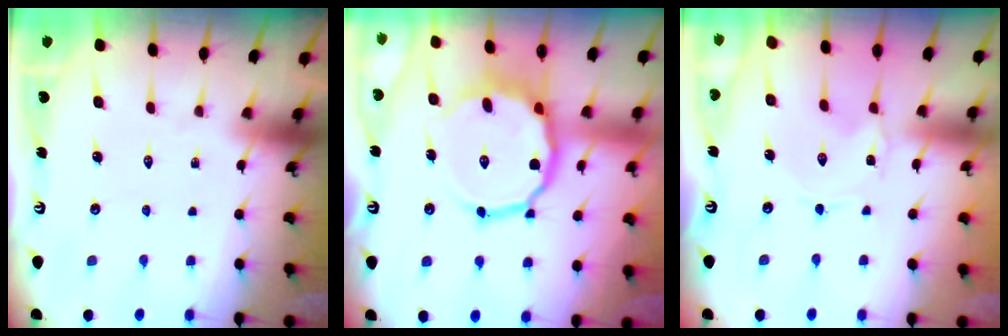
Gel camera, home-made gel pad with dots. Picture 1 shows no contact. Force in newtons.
{"total": 12.6, "press": 12.3, "slide": 3.1}
{"total": 0.0}